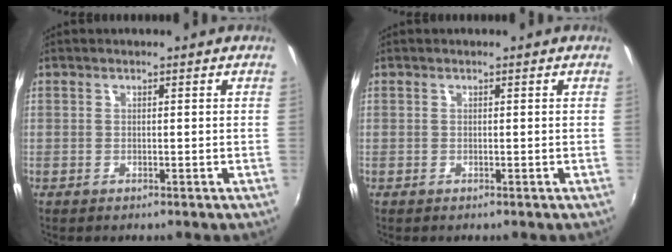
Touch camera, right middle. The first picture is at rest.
{"total": 0.0}